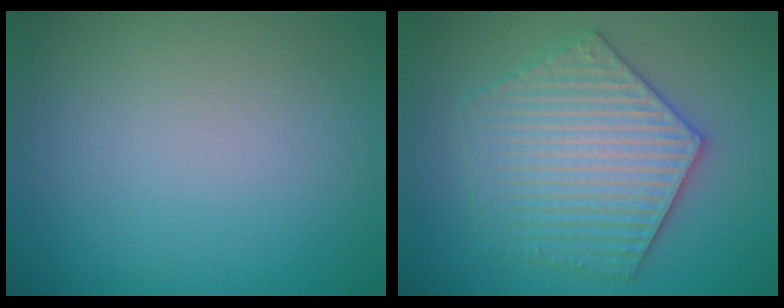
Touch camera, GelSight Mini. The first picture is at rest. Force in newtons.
{"total": 5.6, "press": 5.5, "slide": 0.9}